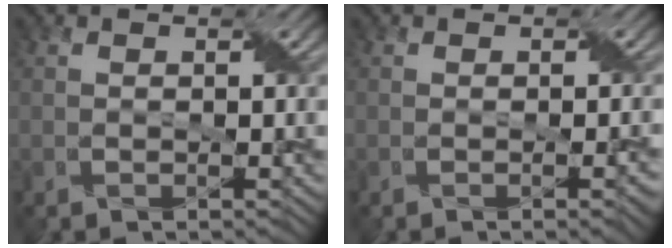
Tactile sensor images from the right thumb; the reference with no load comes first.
{"total": 2.3, "force": [-0.4, 0.7, 2.1], "torque": [-0.021, 0.004, -0.008]}